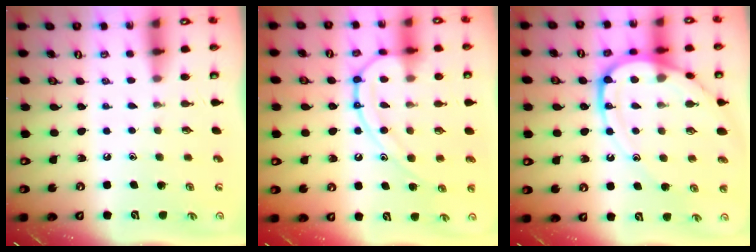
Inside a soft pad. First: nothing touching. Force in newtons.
{"total": 12.7, "press": 12.7, "slide": 0.9}
{"total": 15.1, "press": 15.0, "slide": 1.5}